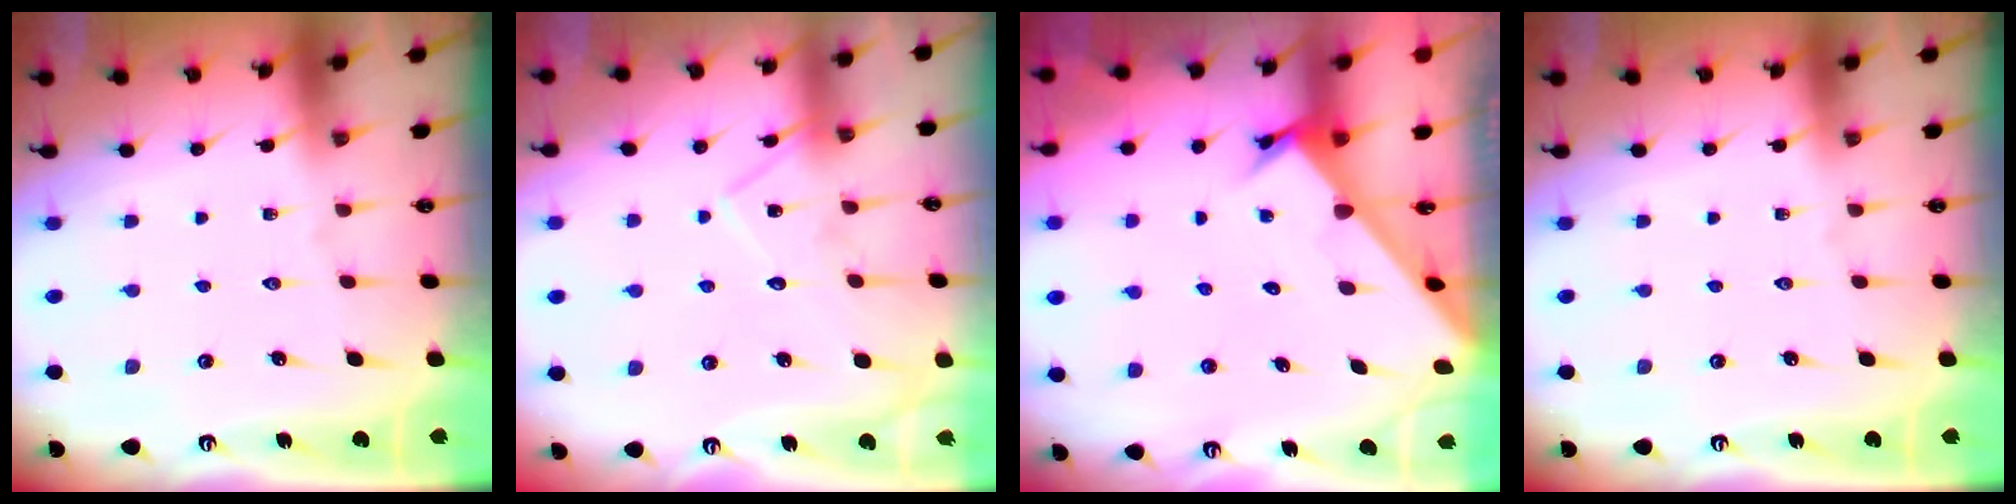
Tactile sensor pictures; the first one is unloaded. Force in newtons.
{"total": 12.3, "press": 12.3, "slide": 0.7}
{"total": 2.1, "press": 2.1, "slide": 0.1}
{"total": 0.0}